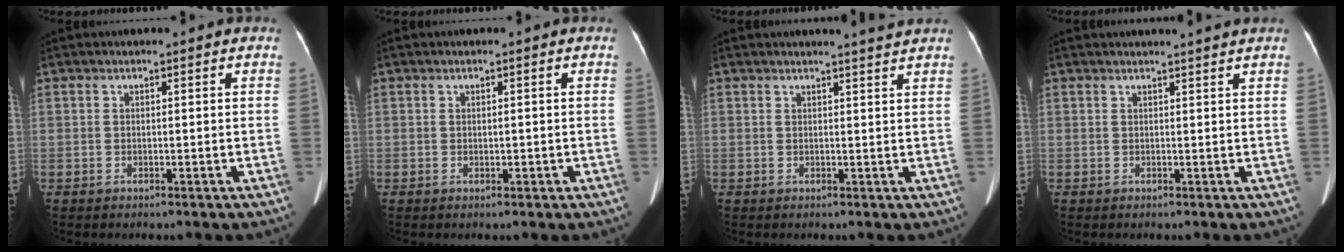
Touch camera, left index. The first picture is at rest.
{"total": 0.9, "force": [0.0, 0.5, 0.8], "torque": [-0.013, -0.002, 0.004]}
{"total": 2.9, "force": [2.6, -0.8, 0.8], "torque": [-0.014, -0.007, 0.028]}
{"total": 3.8, "force": [3.5, -0.7, 1.3], "torque": [-0.016, 0.007, 0.038]}